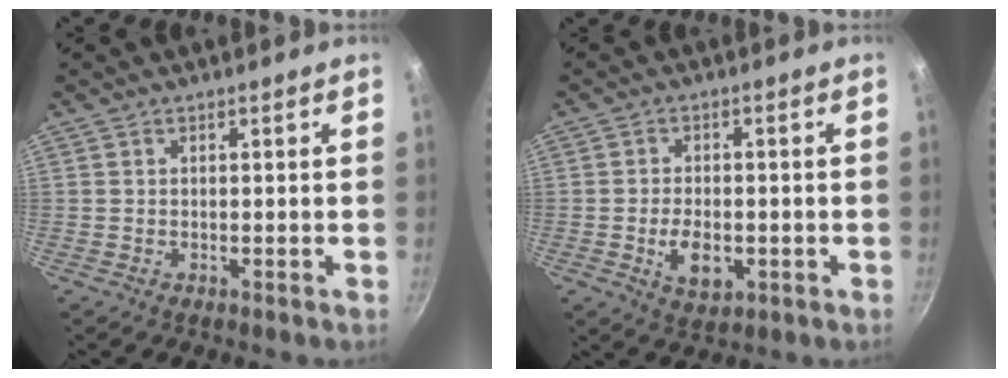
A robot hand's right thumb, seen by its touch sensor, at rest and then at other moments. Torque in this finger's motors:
{"motor_torque": [-0.41, 0.17, -0.22, 0.27, 0.00]}